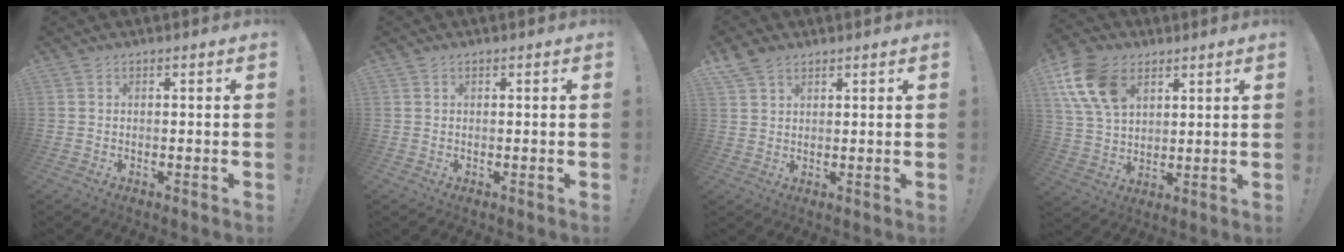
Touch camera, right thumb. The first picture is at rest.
{"total": 0.0}
{"total": 4.8, "force": [3.5, 2.8, 1.9], "torque": [-0.034, -0.013, 0.067]}
{"total": 15.4, "force": [7.2, 10.3, 8.9], "torque": [-0.171, -0.023, 0.141]}